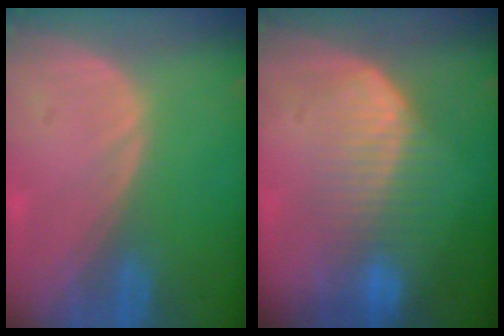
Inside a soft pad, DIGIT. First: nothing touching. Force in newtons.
{"total": 6.8, "press": 6.7, "slide": 1.4}